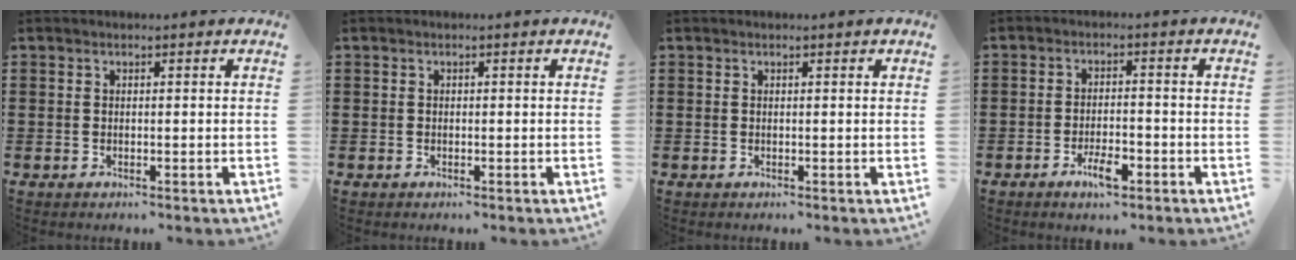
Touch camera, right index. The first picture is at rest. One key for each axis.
{"total": 0.0}
{"total": 0.0}
{"total": 4.3, "fx": -2.4, "fy": 1.3, "fz": 3.3, "tx": -0.067, "ty": -0.001, "tz": -0.047}